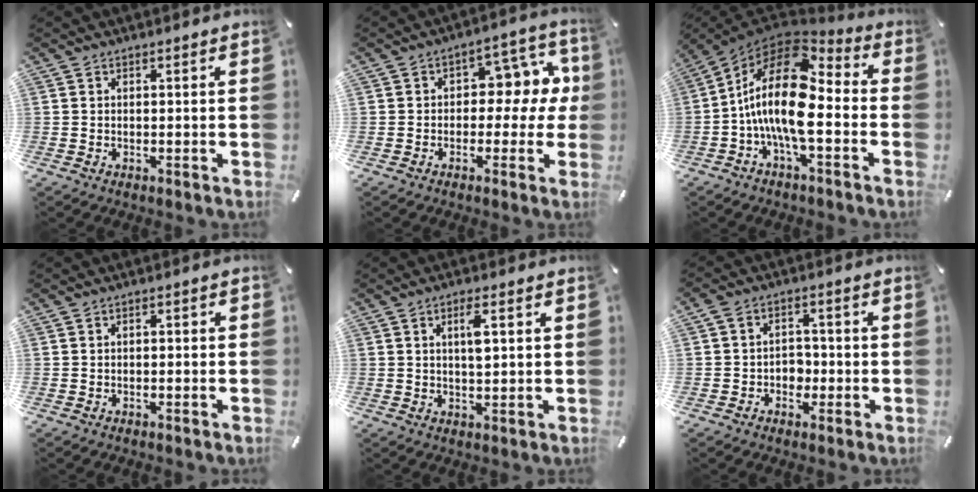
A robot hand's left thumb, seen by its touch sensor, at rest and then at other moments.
{"total": 10.1, "force": [1.3, 6.8, 7.3], "torque": [-0.092, -0.008, 0.020]}
{"total": 19.0, "force": [-1.2, 8.4, 17.0], "torque": [-0.349, -0.010, -0.025]}
{"total": 1.3, "force": [-1.1, 0.6, 0.5], "torque": [-0.010, 0.005, -0.022]}
{"total": 4.2, "force": [1.1, 1.1, 3.9], "torque": [-0.065, -0.002, 0.013]}
{"total": 4.4, "force": [-1.2, 3.9, 1.7], "torque": [-0.036, 0.013, -0.022]}